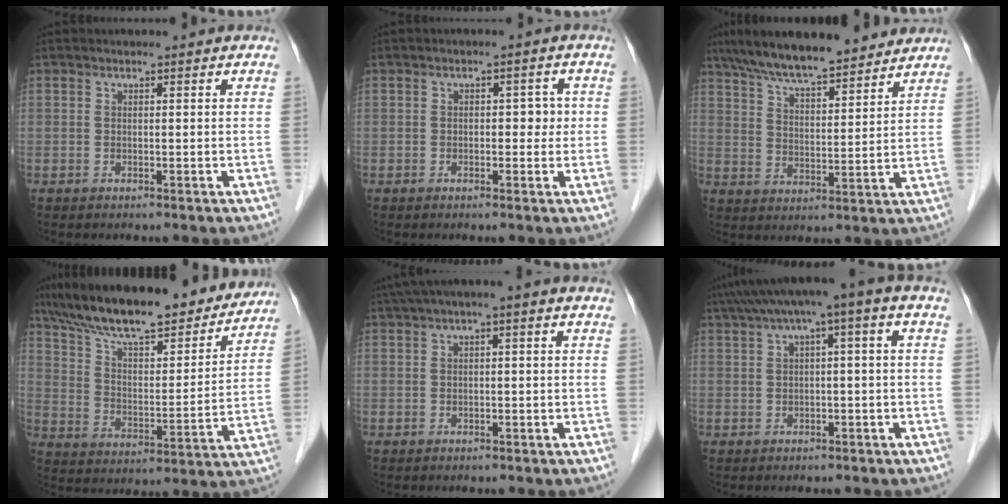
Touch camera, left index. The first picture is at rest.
{"total": 2.9, "force": [0.0, 1.7, 2.3], "torque": [-0.022, 0.013, -0.002]}
{"total": 14.7, "force": [12.7, 2.6, 7.0], "torque": [-0.123, 0.026, 0.208]}
{"total": 22.7, "force": [19.6, 4.6, 10.4], "torque": [-0.173, 0.006, 0.299]}
{"total": 4.1, "force": [1.3, 0.7, 3.8], "torque": [-0.067, 0.027, 0.018]}
{"total": 7.1, "force": [1.9, 0.4, 6.8], "torque": [-0.113, 0.044, 0.029]}